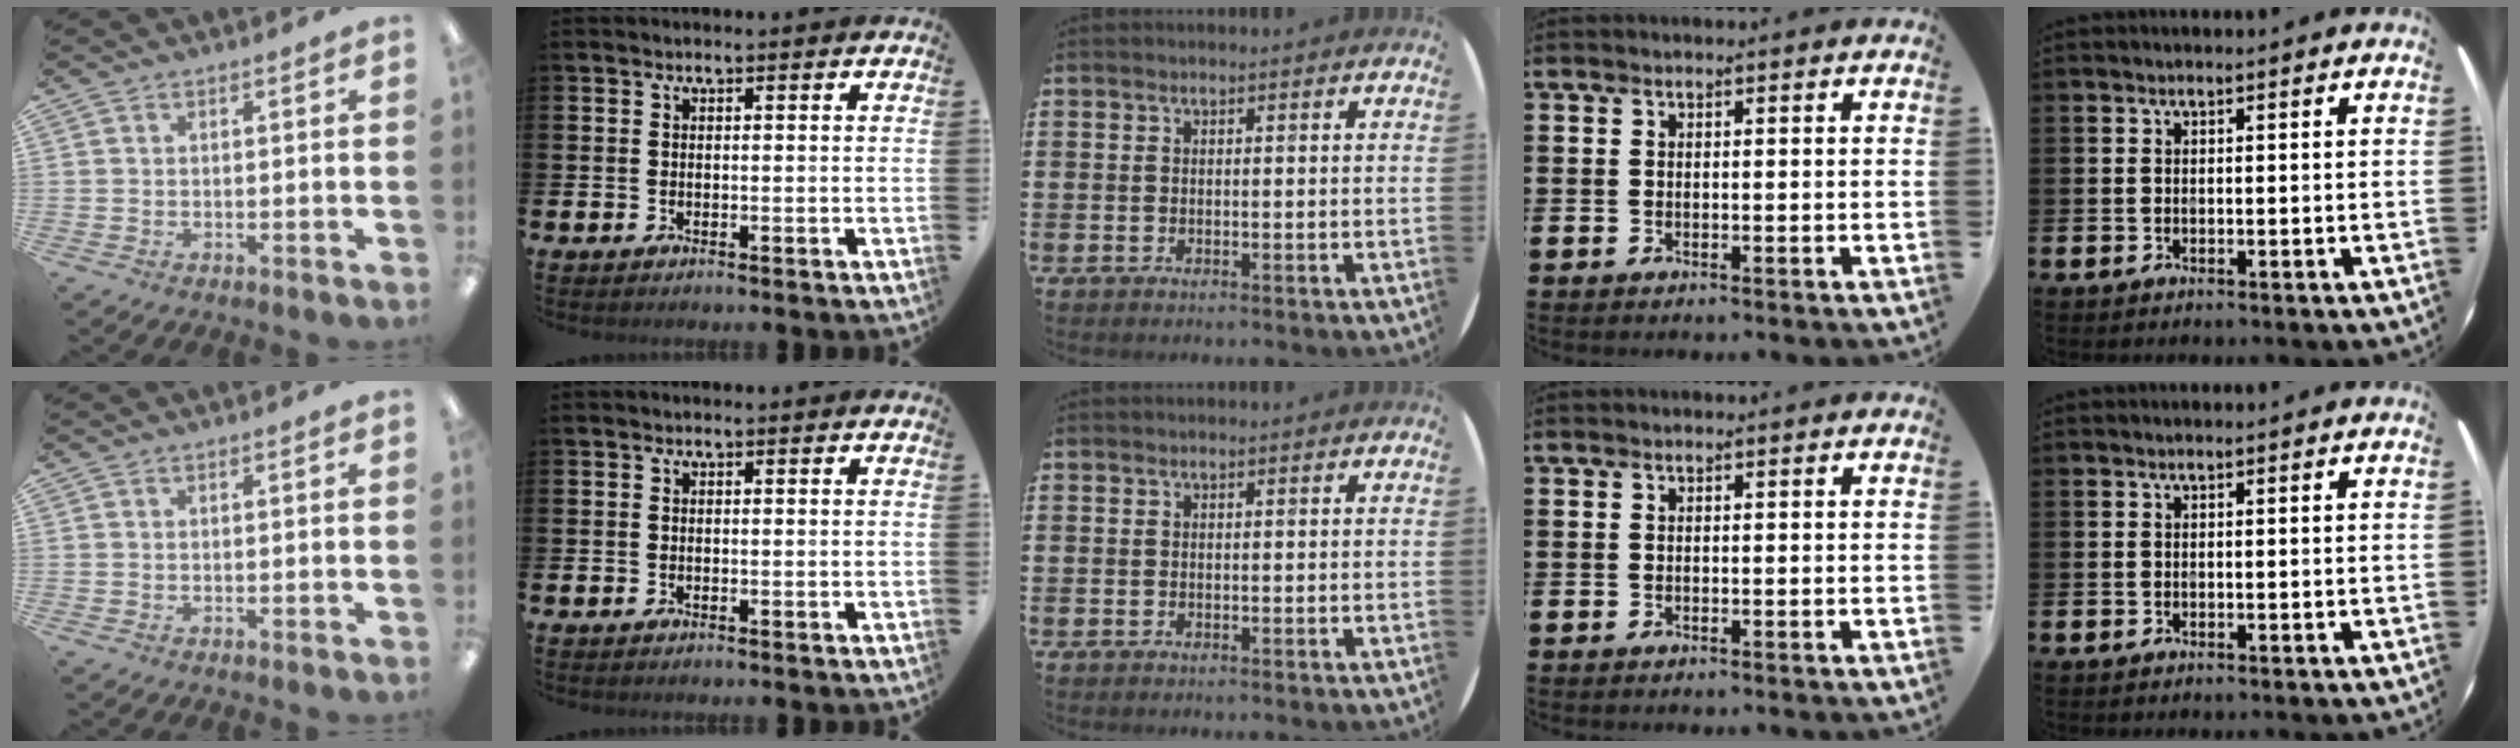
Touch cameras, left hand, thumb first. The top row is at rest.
{}